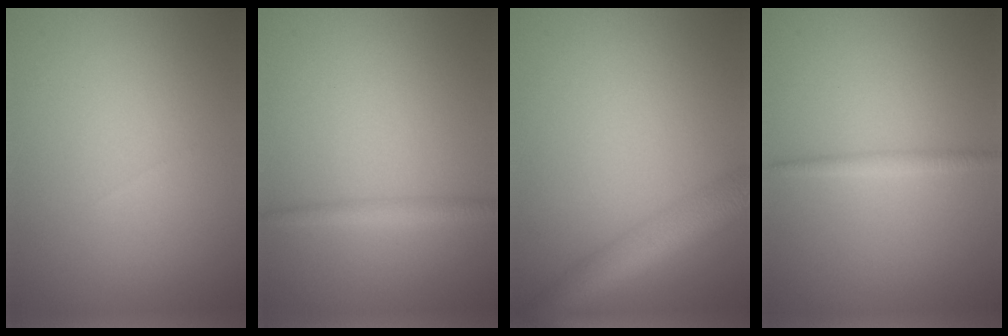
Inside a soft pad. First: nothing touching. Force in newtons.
{"total": 1.6, "press": 1.6, "slide": 0.1}
{"total": 6.0, "press": 6.0, "slide": 0.2}
{"total": 1.3, "press": 1.3, "slide": 0.1}